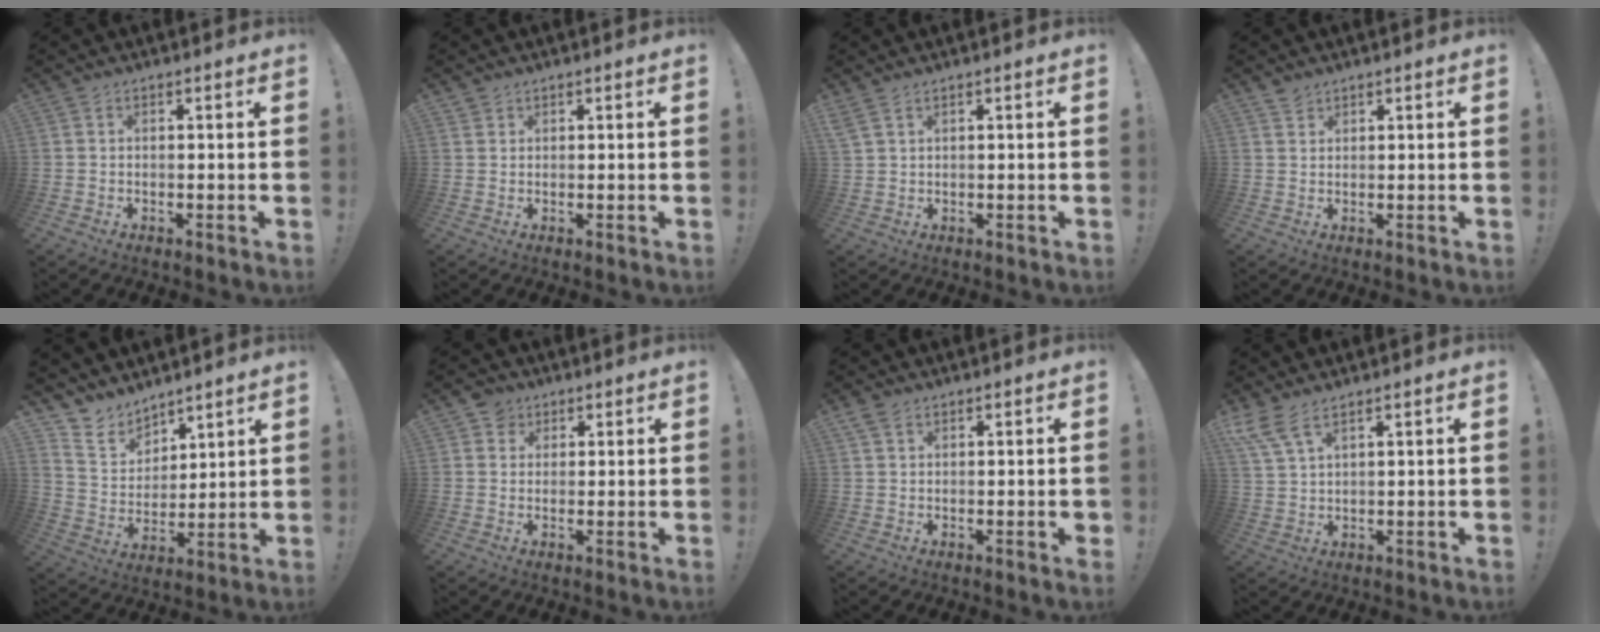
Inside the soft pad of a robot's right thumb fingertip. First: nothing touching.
{"total": 1.0, "force": [0.8, 0.5, 0.0], "torque": [0.006, -0.006, 0.015]}
{"total": 2.6, "force": [1.5, 0.9, 1.9], "torque": [-0.038, -0.003, 0.030]}
{"total": 2.1, "force": [1.8, 0.9, 0.2], "torque": [0.006, -0.016, 0.032]}
{"total": 9.3, "force": [7.8, 4.9, 0.8], "torque": [-0.034, -0.072, 0.156]}
{"total": 4.2, "force": [2.2, 3.5, 0.9], "torque": [-0.013, -0.003, 0.039]}
{"total": 2.4, "force": [1.3, 1.2, 1.6], "torque": [-0.026, -0.002, 0.025]}
{"total": 6.4, "force": [4.6, 1.7, 4.1], "torque": [-0.091, -0.016, 0.090]}